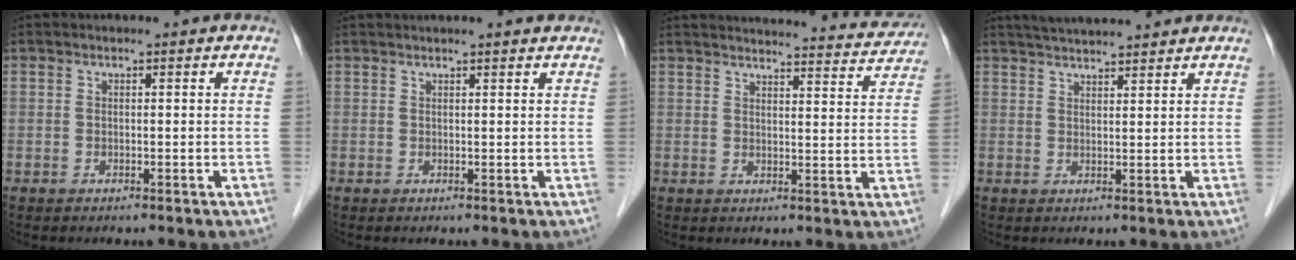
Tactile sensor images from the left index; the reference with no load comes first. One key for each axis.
{"total": 4.2, "fx": 3.9, "fy": -0.2, "fz": 1.5, "tx": -0.020, "ty": 0.022, "tz": 0.044}
{"total": 20.0, "fx": 19.5, "fy": 2.3, "fz": 3.9, "tx": -0.044, "ty": -0.030, "tz": 0.226}
{"total": 8.4, "fx": 7.8, "fy": 0.5, "fz": 3.1, "tx": -0.053, "ty": 0.033, "tz": 0.116}